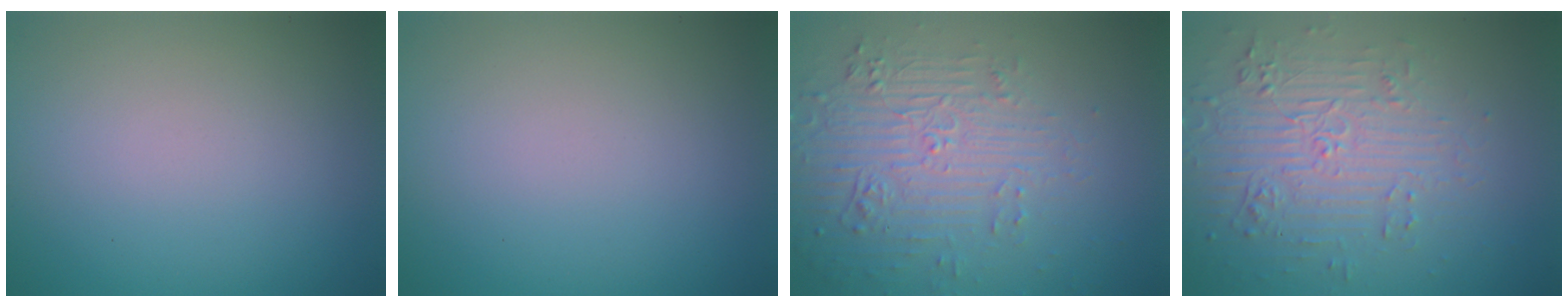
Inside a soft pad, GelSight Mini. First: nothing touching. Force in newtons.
{"total": 0.0}
{"total": 6.0, "press": 3.6, "slide": 4.8}
{"total": 4.3, "press": 3.7, "slide": 2.2}